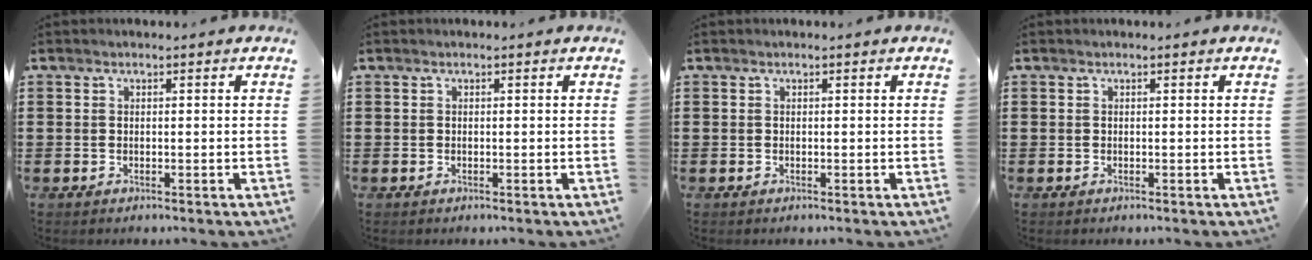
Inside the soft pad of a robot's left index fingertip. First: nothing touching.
{"total": 0.0}
{"total": 0.0}
{"total": 0.0}